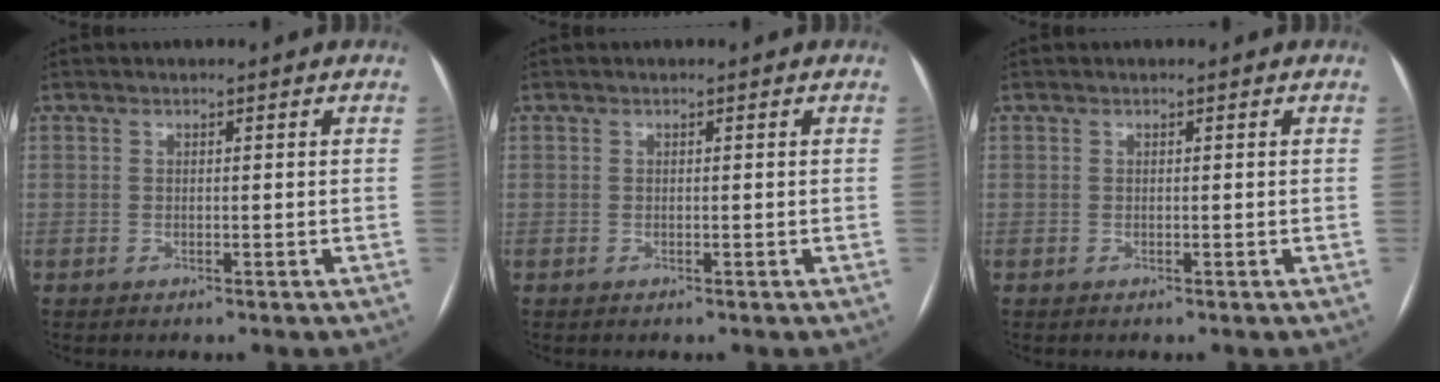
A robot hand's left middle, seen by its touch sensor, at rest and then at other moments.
{"total": 0.0}
{"total": 0.0}